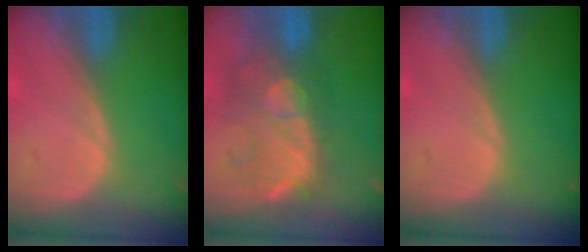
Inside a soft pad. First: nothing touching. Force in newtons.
{"total": 9.4, "press": 9.2, "slide": 1.9}
{"total": 0.0}